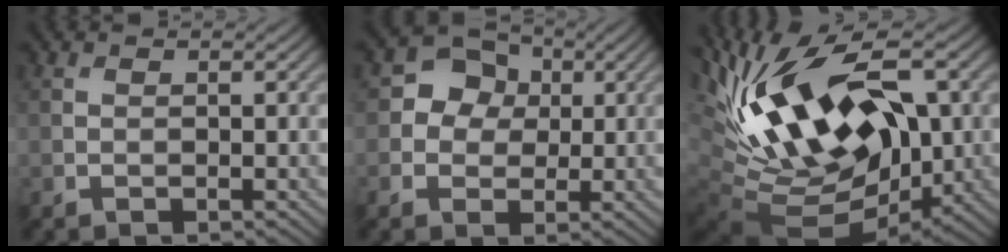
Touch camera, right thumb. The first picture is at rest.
{"total": 5.8, "force": [1.1, 5.2, 2.4], "torque": [-0.051, 0.018, -0.004]}
{"total": 19.0, "force": [3.4, 9.9, 15.9], "torque": [-0.303, 0.010, 0.053]}